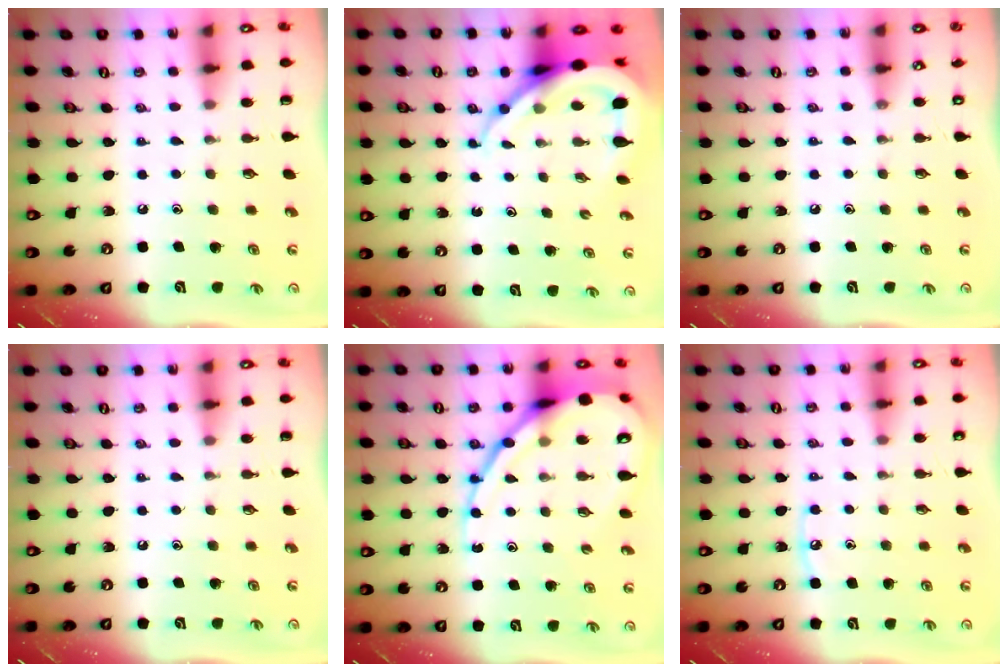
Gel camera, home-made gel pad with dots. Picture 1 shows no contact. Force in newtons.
{"total": 11.5, "press": 11.4, "slide": 1.2}
{"total": 3.3, "press": 3.3, "slide": 0.4}
{"total": 0.0}
{"total": 16.2, "press": 16.2, "slide": 1.3}
{"total": 4.4, "press": 4.3, "slide": 0.6}